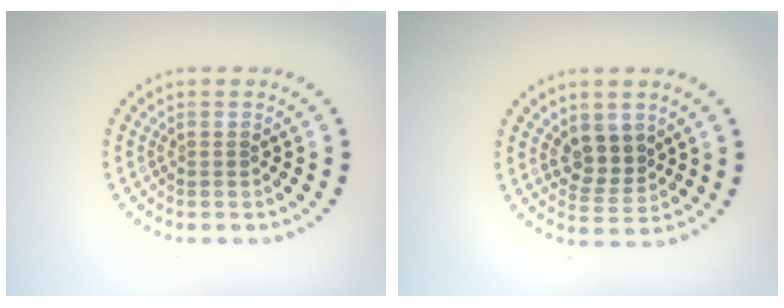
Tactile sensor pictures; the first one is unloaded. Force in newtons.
{"total": 2.9, "press": 2.5, "slide": 1.3}